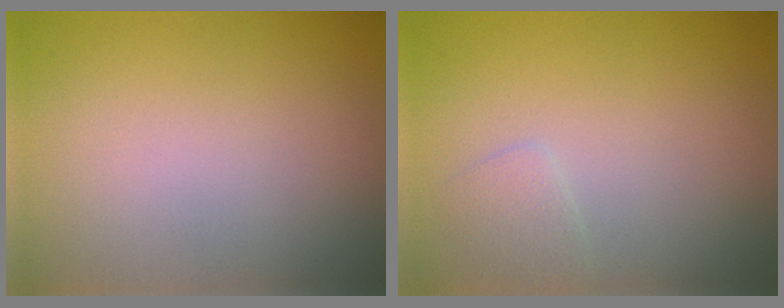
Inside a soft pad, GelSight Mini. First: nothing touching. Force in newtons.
{"total": 1.2, "press": 1.2, "slide": 0.1}